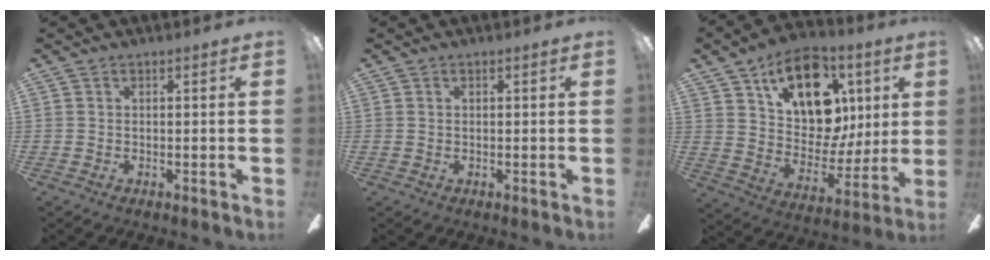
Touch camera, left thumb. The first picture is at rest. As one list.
[{"total": 0.0}, {"total": 20.4, "force": [10.6, 12.3, 12.2], "torque": [-0.187, -0.053, 0.193]}]